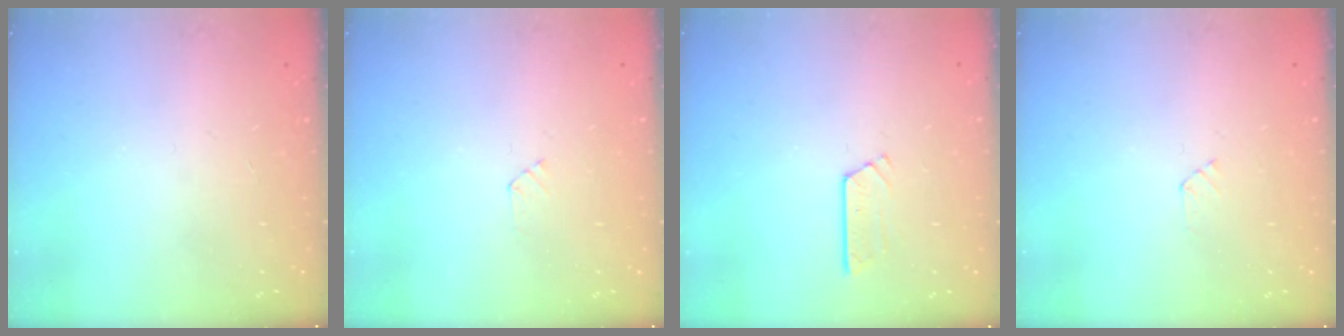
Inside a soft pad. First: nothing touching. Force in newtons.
{"total": 2.4, "press": 2.4, "slide": 0.3}
{"total": 2.6, "press": 2.6, "slide": 0.2}
{"total": 2.4, "press": 2.4, "slide": 0.3}